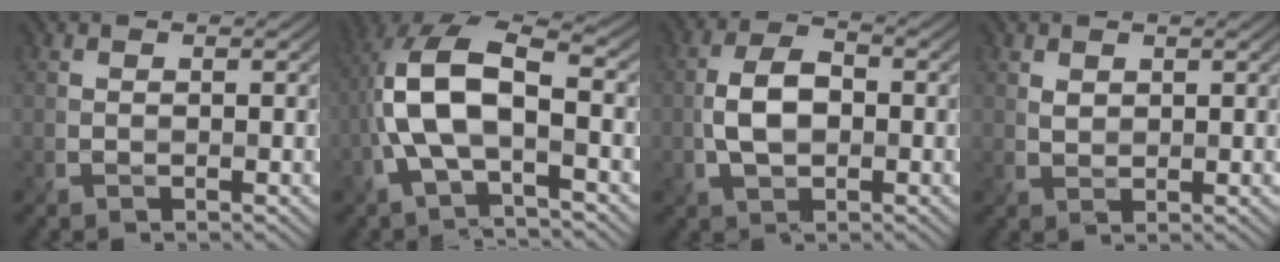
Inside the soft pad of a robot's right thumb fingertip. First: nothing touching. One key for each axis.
{"total": 10.7, "fx": -1.9, "fy": 4.7, "fz": 9.4, "tx": -0.208, "ty": 0.016, "tz": -0.042}
{"total": 5.4, "fx": -0.9, "fy": 3.3, "fz": 4.1, "tx": -0.092, "ty": 0.001, "tz": -0.020}
{"total": 1.0, "fx": 0.7, "fy": 0.7, "fz": 0.2, "tx": -0.010, "ty": -0.004, "tz": 0.019}